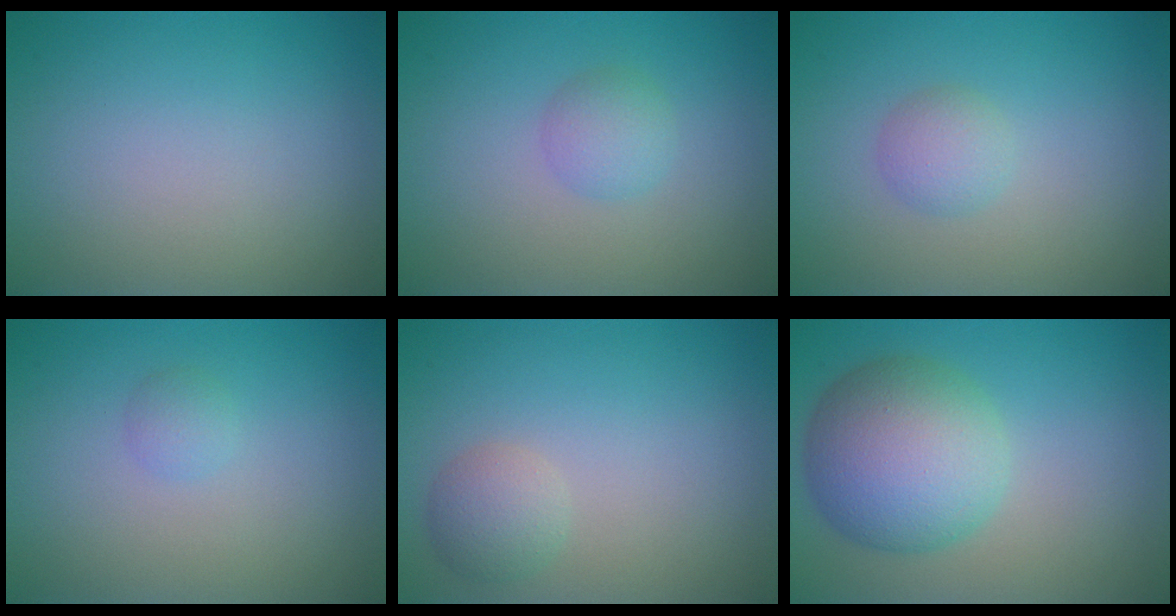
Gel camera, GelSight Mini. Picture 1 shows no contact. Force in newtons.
{"total": 1.8, "press": 1.8, "slide": 0.0}
{"total": 1.7, "press": 1.7, "slide": 0.1}
{"total": 1.0, "press": 1.0, "slide": 0.0}
{"total": 2.1, "press": 2.1, "slide": 0.0}
{"total": 8.1, "press": 8.1, "slide": 0.2}